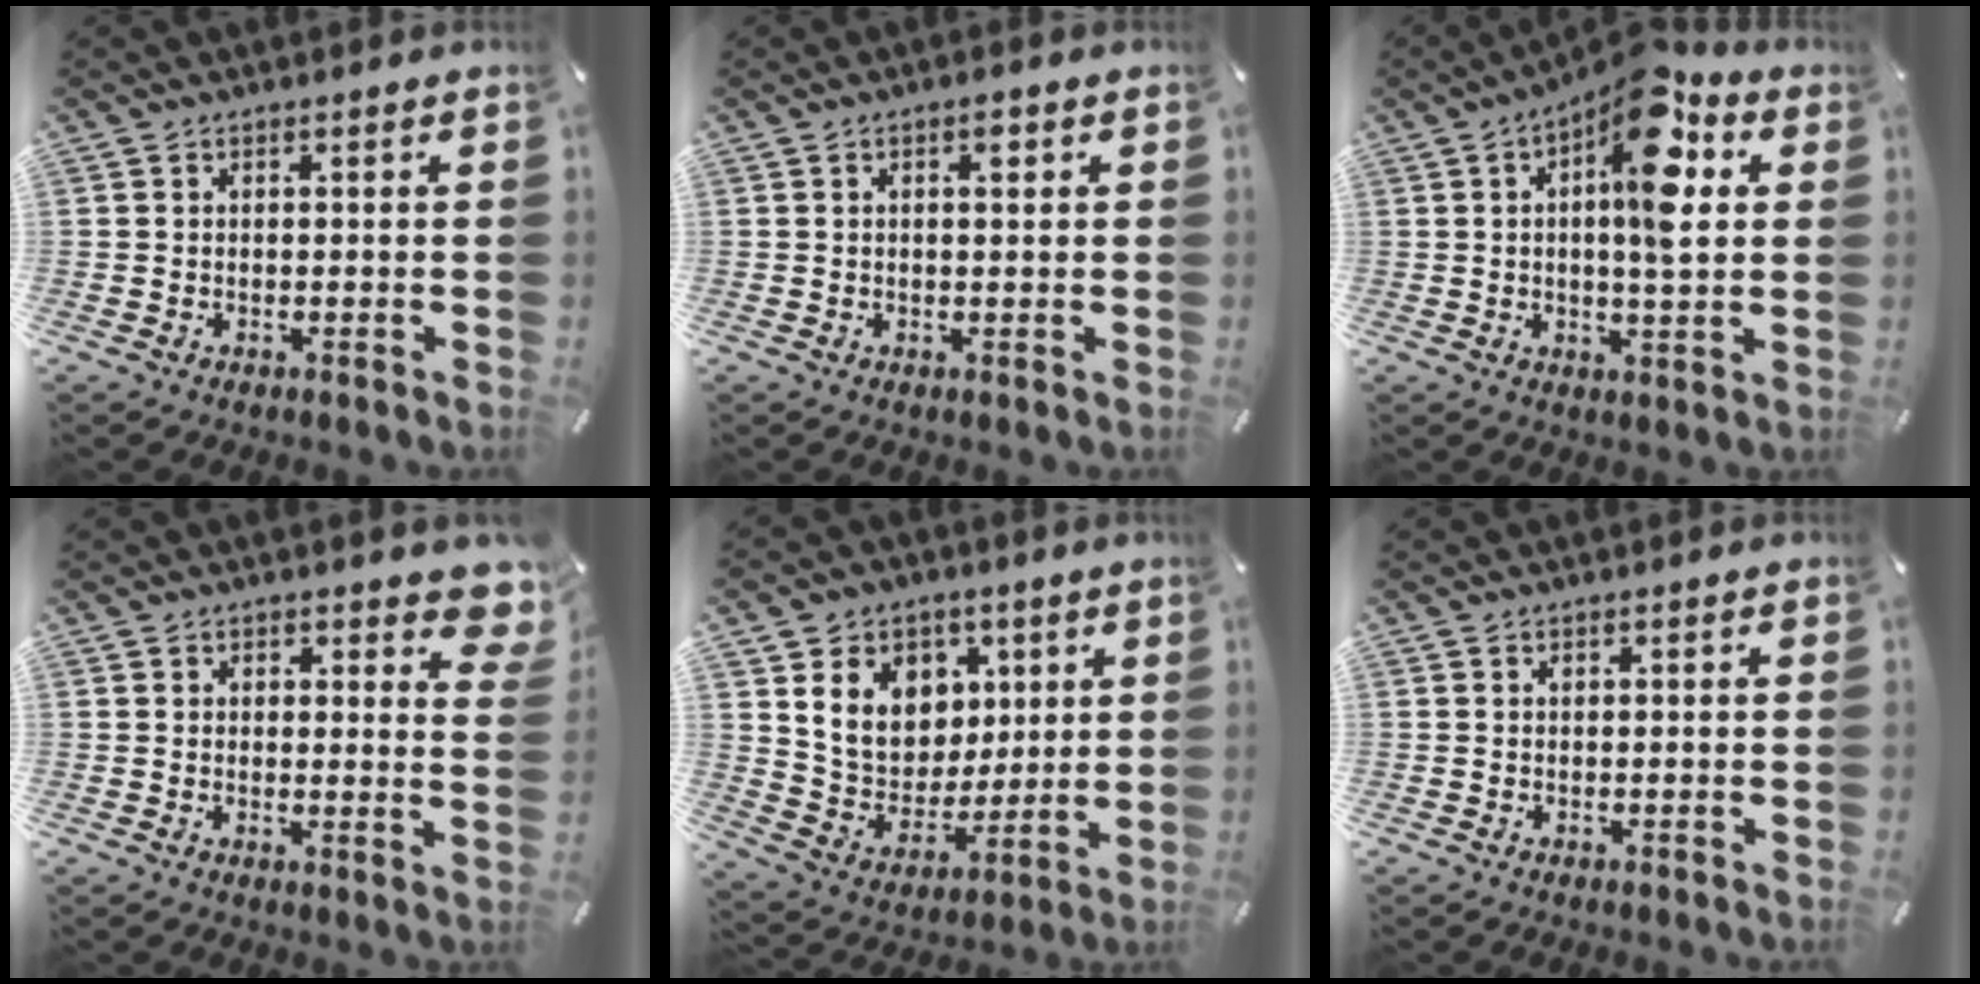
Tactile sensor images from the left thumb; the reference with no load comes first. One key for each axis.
{"total": 2.0, "fx": 0.7, "fy": 0.8, "fz": 1.7, "tx": -0.027, "ty": 0.002, "tz": 0.008}
{"total": 14.2, "fx": 4.8, "fy": 5.1, "fz": 12.3, "tx": -0.176, "ty": -0.027, "tz": 0.074}
{"total": 4.7, "fx": 3.2, "fy": 2.5, "fz": 2.4, "tx": -0.008, "ty": -0.021, "tz": 0.049}
{"total": 13.8, "fx": 4.9, "fy": 11.9, "fz": 5.1, "tx": -0.085, "ty": -0.022, "tz": 0.103}
{"total": 0.0}